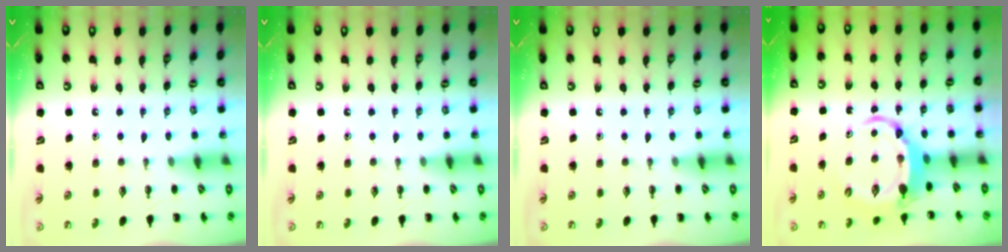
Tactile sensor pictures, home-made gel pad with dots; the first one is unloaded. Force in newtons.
{"total": 0.0}
{"total": 0.0}
{"total": 6.7, "press": 6.6, "slide": 1.3}